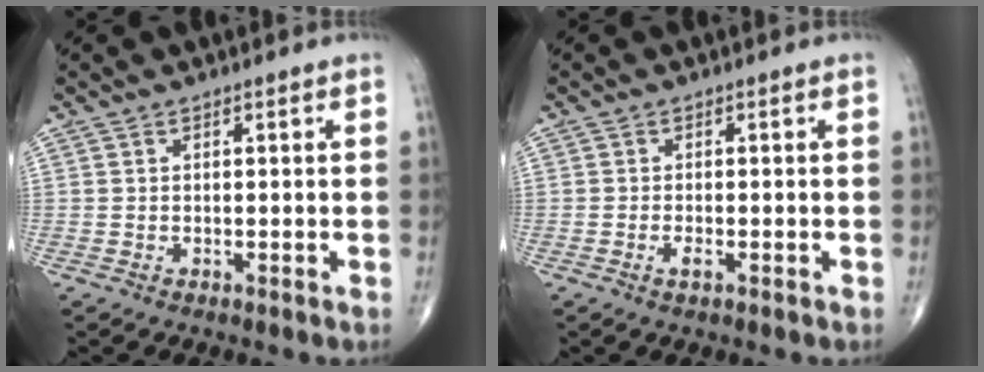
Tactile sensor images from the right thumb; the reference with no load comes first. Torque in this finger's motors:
{"motor_torque": [-0.18, -0.04, -0.36, -0.15, 0.07]}